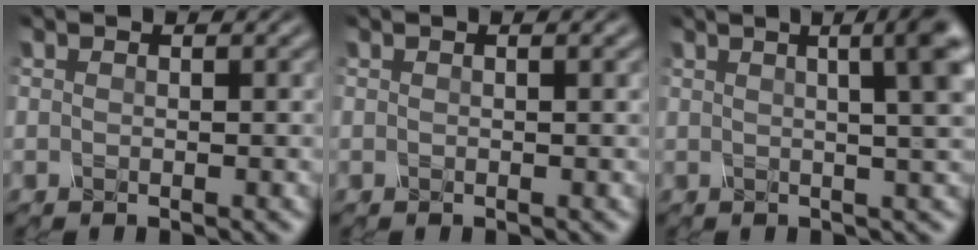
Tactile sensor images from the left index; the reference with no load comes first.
{"total": 1.7, "force": [0.6, 0.9, 1.3], "torque": [-0.008, 0.013, -0.008]}
{"total": 9.1, "force": [2.9, 3.2, 8.1], "torque": [-0.062, 0.055, 0.020]}